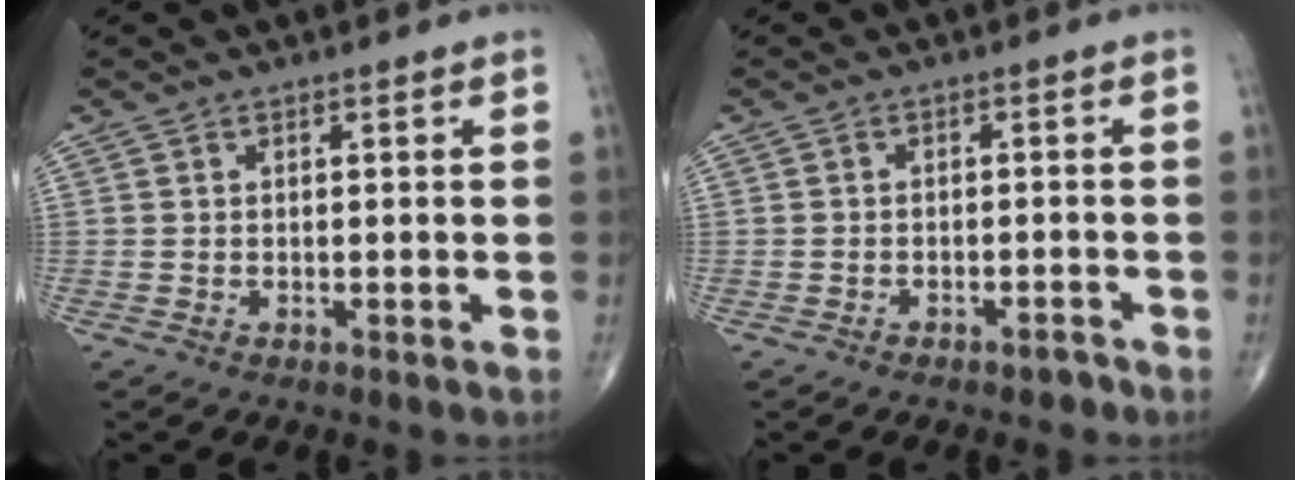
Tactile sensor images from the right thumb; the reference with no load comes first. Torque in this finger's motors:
{"motor_torque": [0.32, 0.44, -0.11, -0.19, 0.04]}